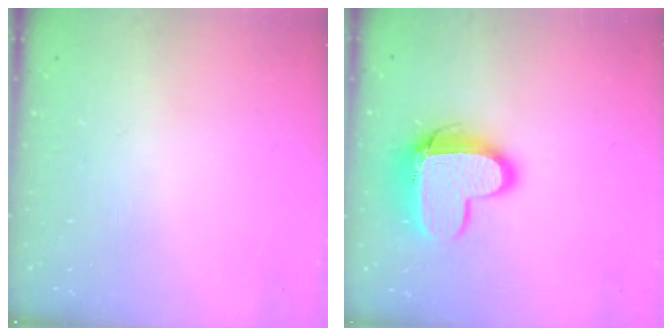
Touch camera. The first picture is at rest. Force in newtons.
{"total": 12.9, "press": 12.9, "slide": 1.1}